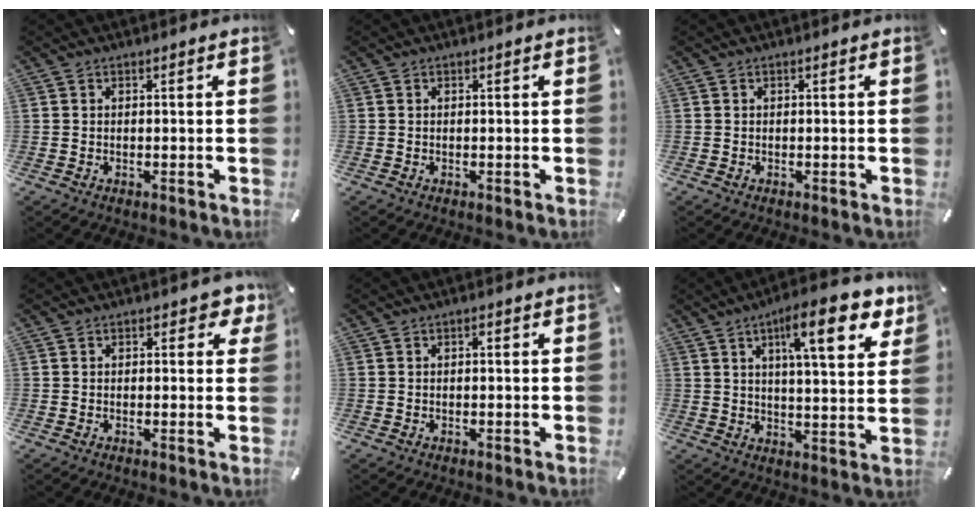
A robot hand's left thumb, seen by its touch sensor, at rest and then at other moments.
{"total": 0.0}
{"total": 0.0}
{"total": 3.1, "force": [1.2, 1.8, 2.2], "torque": [-0.022, 0.000, 0.016]}
{"total": 0.7, "force": [0.0, 0.3, 0.7], "torque": [-0.013, 0.003, -0.001]}
{"total": 15.9, "force": [8.0, 4.8, 12.8], "torque": [-0.193, -0.025, 0.121]}